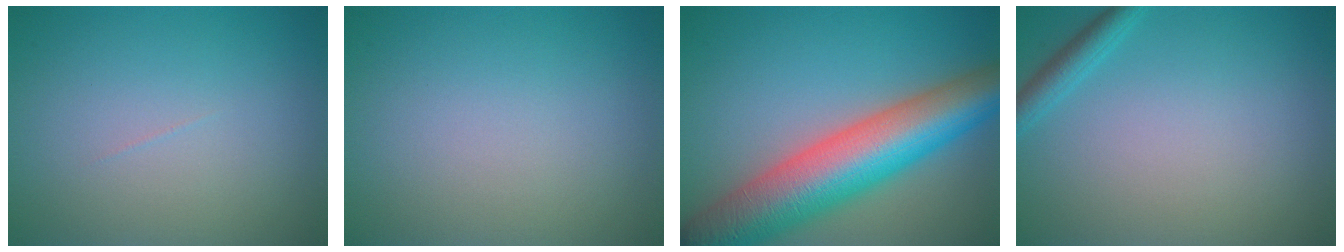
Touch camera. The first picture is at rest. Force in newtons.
{"total": 0.0}
{"total": 11.7, "press": 11.7, "slide": 0.4}
{"total": 1.9, "press": 1.9, "slide": 0.1}